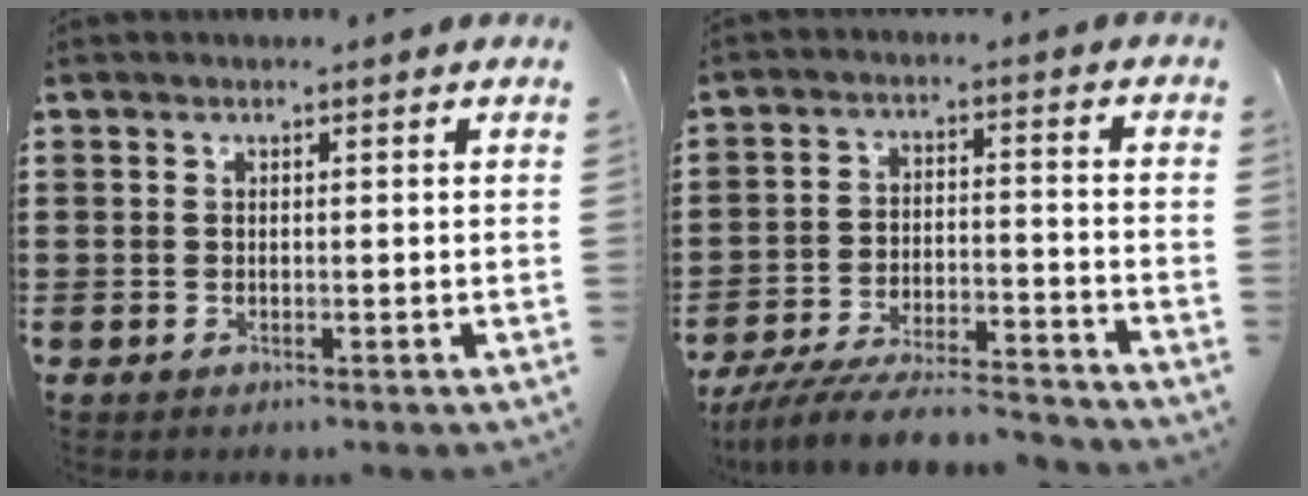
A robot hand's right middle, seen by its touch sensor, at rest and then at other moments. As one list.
[{"total": 8.2, "force": [-7.7, 1.0, 2.8], "torque": [-0.051, 0.012, -0.148]}]